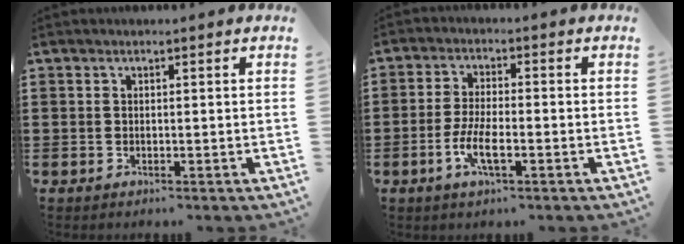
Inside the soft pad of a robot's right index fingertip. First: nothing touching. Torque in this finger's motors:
{"motor_torque": [1.09, 1.05, 0.46, 0.12]}